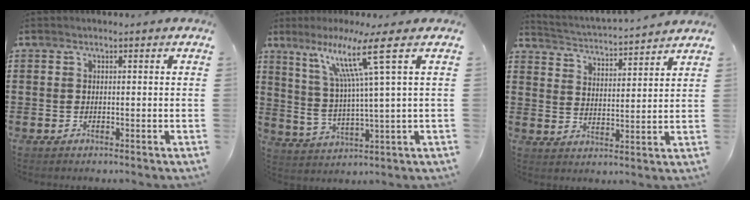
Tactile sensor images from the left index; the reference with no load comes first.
{"total": 11.1, "force": [5.7, -0.8, 9.5], "torque": [-0.198, -0.008, 0.088]}
{"total": 2.9, "force": [2.8, -0.5, 0.1], "torque": [-0.021, -0.029, 0.041]}